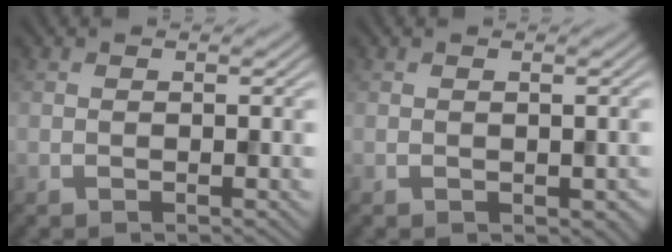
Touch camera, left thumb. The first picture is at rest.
{"total": 1.0, "force": [-0.1, 0.7, 0.6], "torque": [-0.011, -0.005, 0.003]}